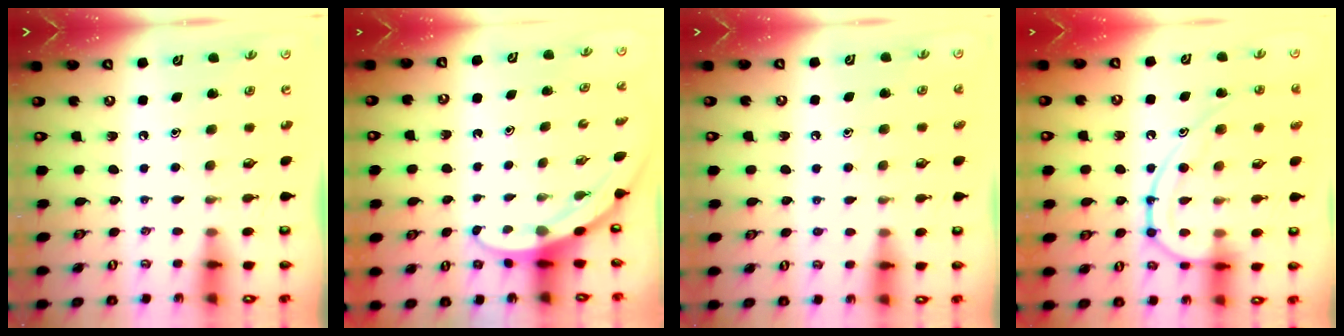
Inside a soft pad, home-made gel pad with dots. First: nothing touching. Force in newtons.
{"total": 3.0, "press": 3.0, "slide": 0.2}
{"total": 4.4, "press": 4.4, "slide": 0.4}
{"total": 13.6, "press": 13.5, "slide": 1.2}